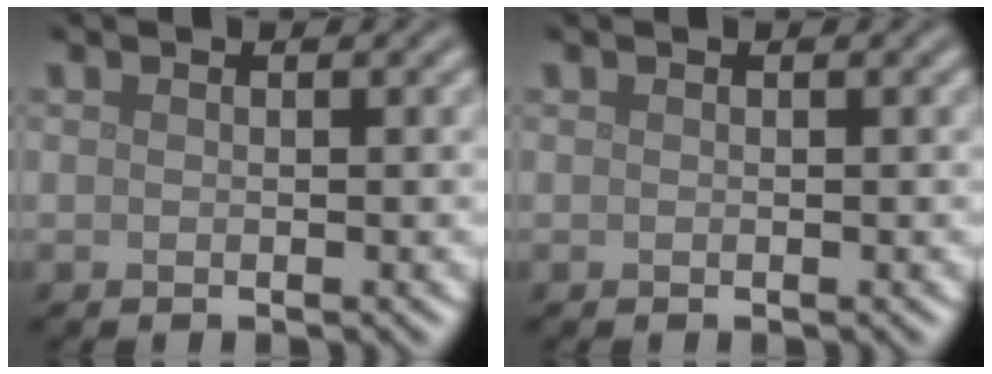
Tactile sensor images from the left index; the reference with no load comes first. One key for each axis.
{"total": 0.0}